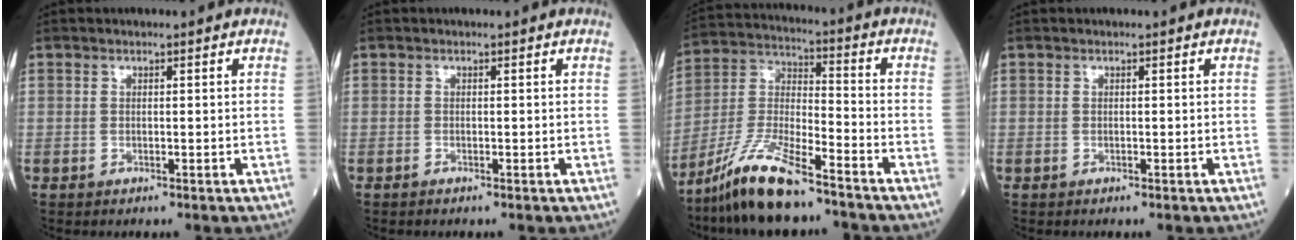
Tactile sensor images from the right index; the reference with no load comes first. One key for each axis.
{"total": 0.0}
{"total": 12.8, "fx": -9.7, "fy": 1.8, "fz": 8.1, "tx": -0.173, "ty": -0.014, "tz": -0.182}
{"total": 0.0}